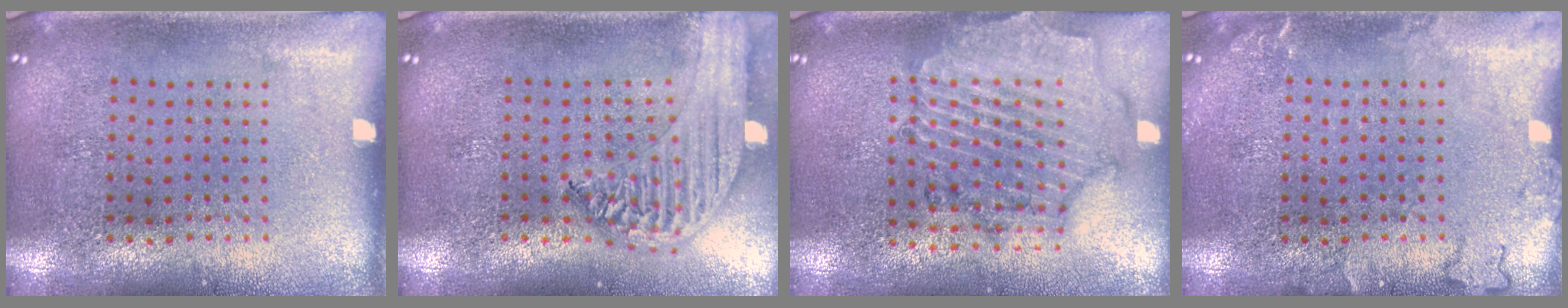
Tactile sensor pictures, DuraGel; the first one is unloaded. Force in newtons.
{"total": 2.2, "press": 2.0, "slide": 0.9}
{"total": 1.7, "press": 1.6, "slide": 0.3}
{"total": 1.7, "press": 1.6, "slide": 0.3}